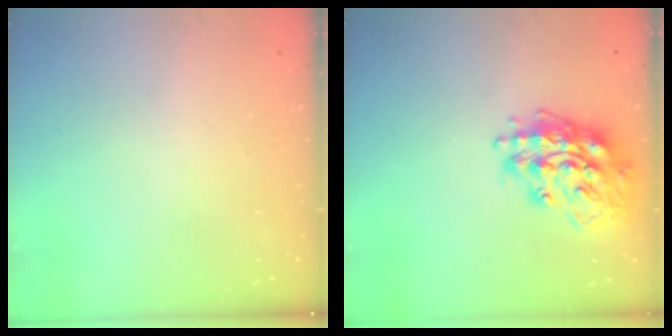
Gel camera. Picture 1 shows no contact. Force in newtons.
{"total": 17.5, "press": 17.5, "slide": 0.9}